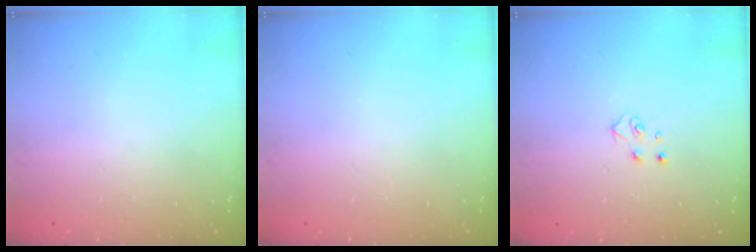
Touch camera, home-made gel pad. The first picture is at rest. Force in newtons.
{"total": 0.0}
{"total": 3.9, "press": 3.9, "slide": 0.4}